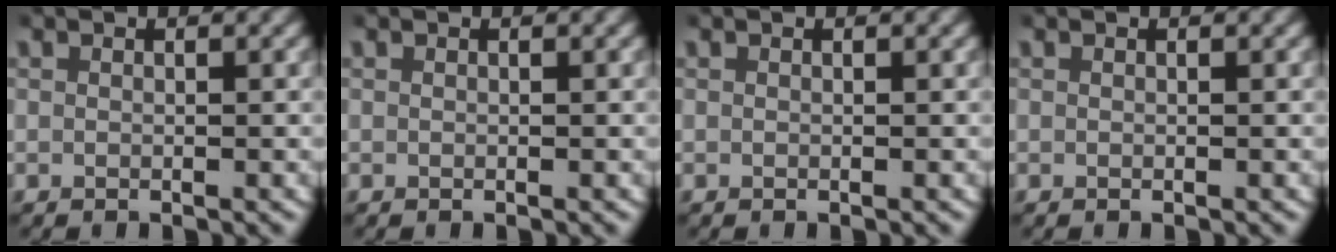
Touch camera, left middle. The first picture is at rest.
{"total": 0.0}
{"total": 0.0}
{"total": 0.0}